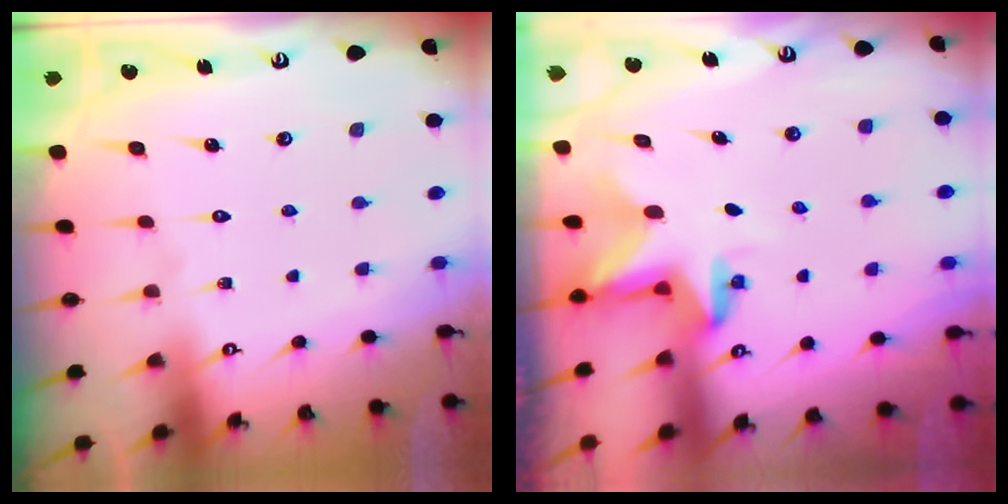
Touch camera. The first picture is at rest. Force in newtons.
{"total": 2.9, "press": 2.9, "slide": 0.2}